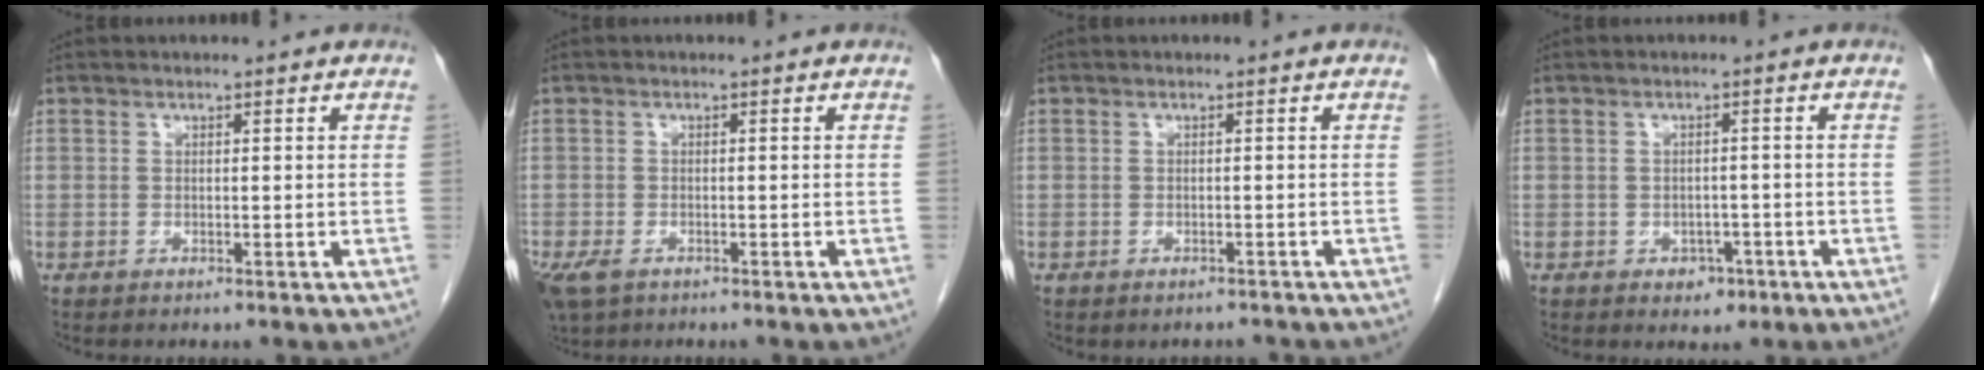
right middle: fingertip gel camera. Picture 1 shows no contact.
{"total": 5.3, "force": [-3.1, 3.0, 3.0], "torque": [-0.069, -0.012, -0.051]}
{"total": 1.6, "force": [-1.5, 0.4, 0.1], "torque": [-0.002, -0.001, -0.021]}
{"total": 2.3, "force": [-1.3, 1.6, 1.1], "torque": [-0.010, 0.004, -0.011]}